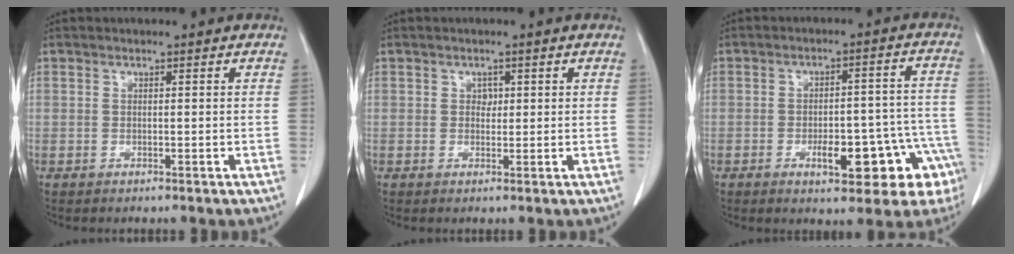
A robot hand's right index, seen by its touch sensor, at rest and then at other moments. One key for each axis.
{"total": 1.3, "fx": 0.4, "fy": 1.0, "fz": 0.7, "tx": -0.007, "ty": 0.000, "tz": 0.004}
{"total": 13.1, "fx": -6.4, "fy": 4.8, "fz": 10.4, "tx": -0.070, "ty": 0.038, "tz": -0.073}